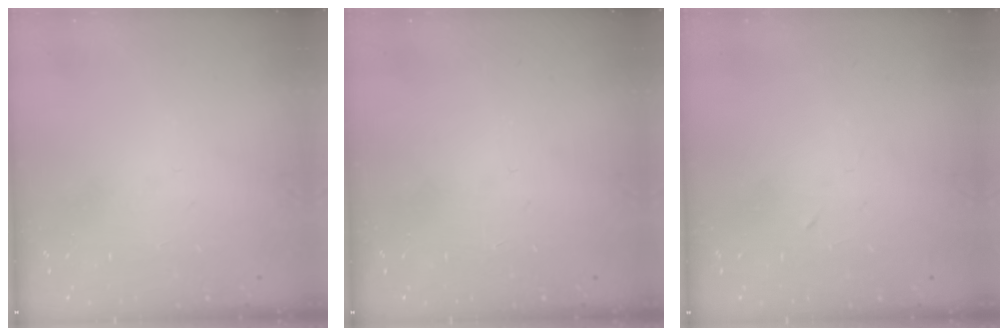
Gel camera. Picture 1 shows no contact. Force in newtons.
{"total": 0.0}
{"total": 2.7, "press": 2.5, "slide": 1.0}